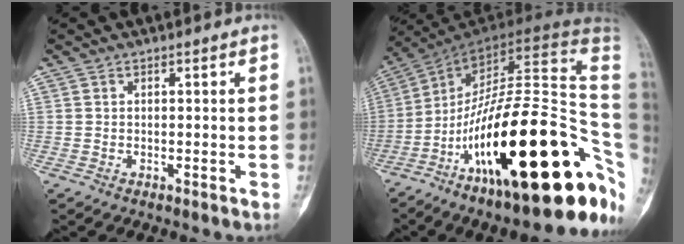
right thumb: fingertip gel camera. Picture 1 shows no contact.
{"total": 37.0, "force": [-10.7, 12.6, 33.1], "torque": [-0.406, 0.085, -0.165]}